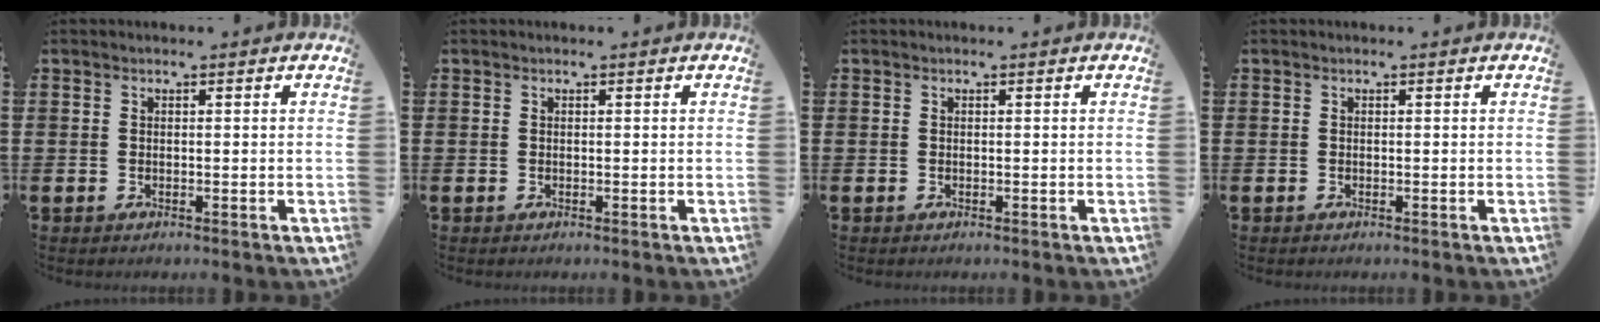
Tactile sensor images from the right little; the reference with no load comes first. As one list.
[{"total": 0.0}, {"total": 0.0}, {"total": 0.0}]